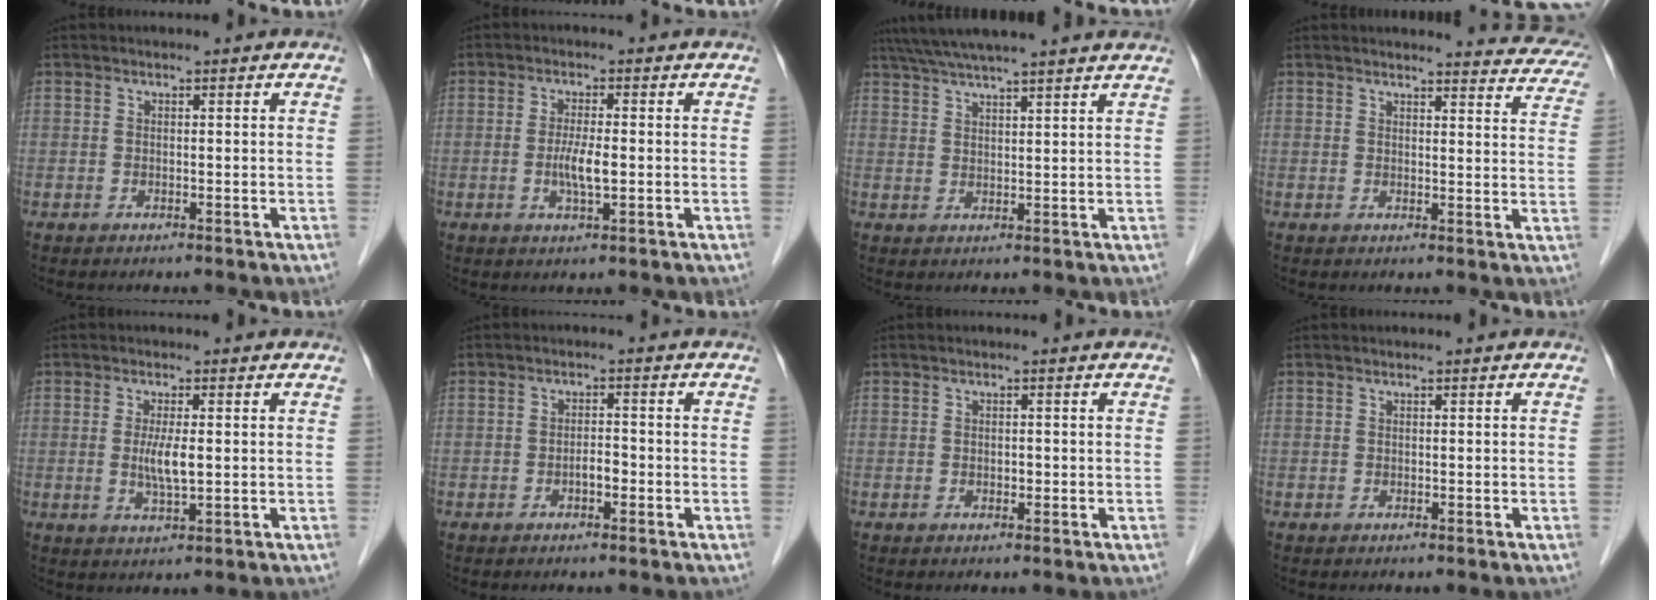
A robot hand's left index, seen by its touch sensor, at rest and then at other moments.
{"total": 3.8, "force": [-0.6, 0.6, 3.7], "torque": [-0.076, -0.005, -0.011]}
{"total": 15.8, "force": [13.8, 0.2, 7.6], "torque": [-0.135, 0.044, 0.193]}
{"total": 12.1, "force": [11.7, 2.1, 2.4], "torque": [0.005, -0.051, 0.095]}
{"total": 3.9, "force": [0.1, 0.6, 3.9], "torque": [-0.079, -0.007, 0.004]}
{"total": 1.9, "force": [-0.9, 0.7, 1.5], "torque": [-0.023, 0.004, -0.016]}
{"total": 0.7, "force": [-0.2, 0.4, 0.5], "torque": [-0.009, 0.000, -0.004]}
{"total": 0.0}